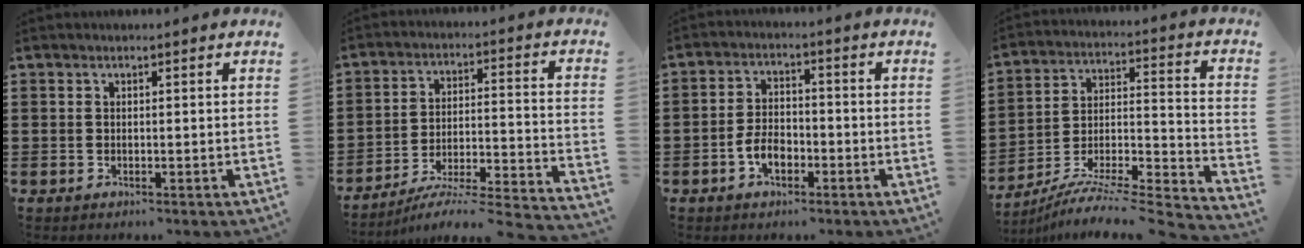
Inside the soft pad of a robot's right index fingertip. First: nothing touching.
{"total": 5.0, "force": [-4.3, 0.2, 2.6], "torque": [-0.047, -0.019, -0.086]}
{"total": 4.5, "force": [-2.0, 2.5, 3.2], "torque": [-0.073, -0.002, -0.039]}
{"total": 6.7, "force": [-5.8, 0.2, 3.3], "torque": [-0.054, -0.007, -0.120]}